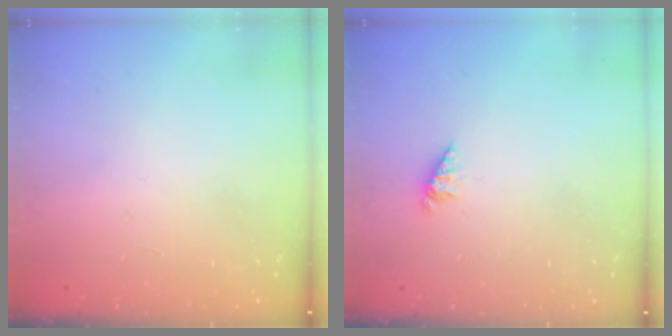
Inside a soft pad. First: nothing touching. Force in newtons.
{"total": 1.3, "press": 1.3, "slide": 0.2}